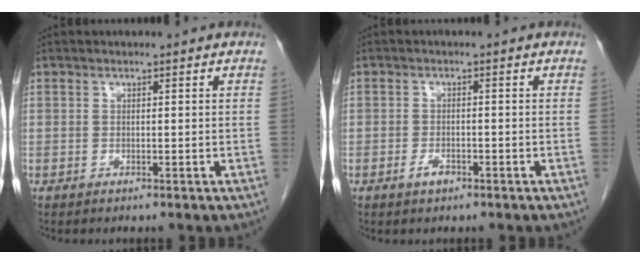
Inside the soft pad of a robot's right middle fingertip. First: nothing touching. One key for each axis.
{"total": 1.9, "fx": -1.2, "fy": 0.8, "fz": 1.2, "tx": -0.025, "ty": 0.002, "tz": -0.019}